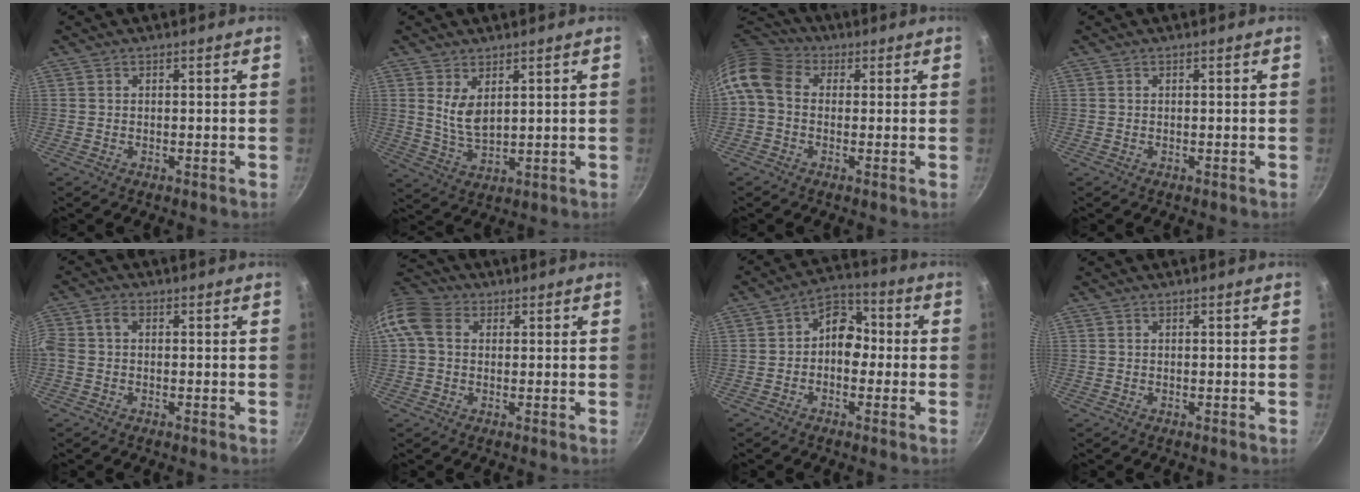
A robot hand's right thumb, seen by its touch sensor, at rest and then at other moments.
{"total": 5.8, "force": [2.3, 2.9, 4.4], "torque": [-0.073, -0.028, 0.052]}
{"total": 9.6, "force": [0.7, 7.5, 6.0], "torque": [-0.113, 0.025, -0.007]}
{"total": 0.0}
{"total": 4.0, "force": [-0.2, 2.7, 3.0], "torque": [-0.075, 0.016, -0.017]}
{"total": 9.9, "force": [2.0, 7.7, 5.8], "torque": [-0.111, 0.019, 0.020]}
{"total": 7.7, "force": [-0.5, 5.7, 5.1], "torque": [-0.040, 0.026, -0.030]}
{"total": 0.0}